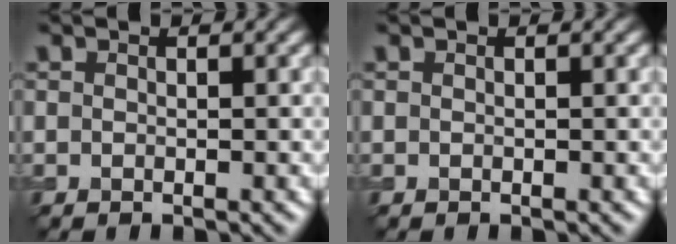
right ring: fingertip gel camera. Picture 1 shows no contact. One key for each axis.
{"total": 0.0}